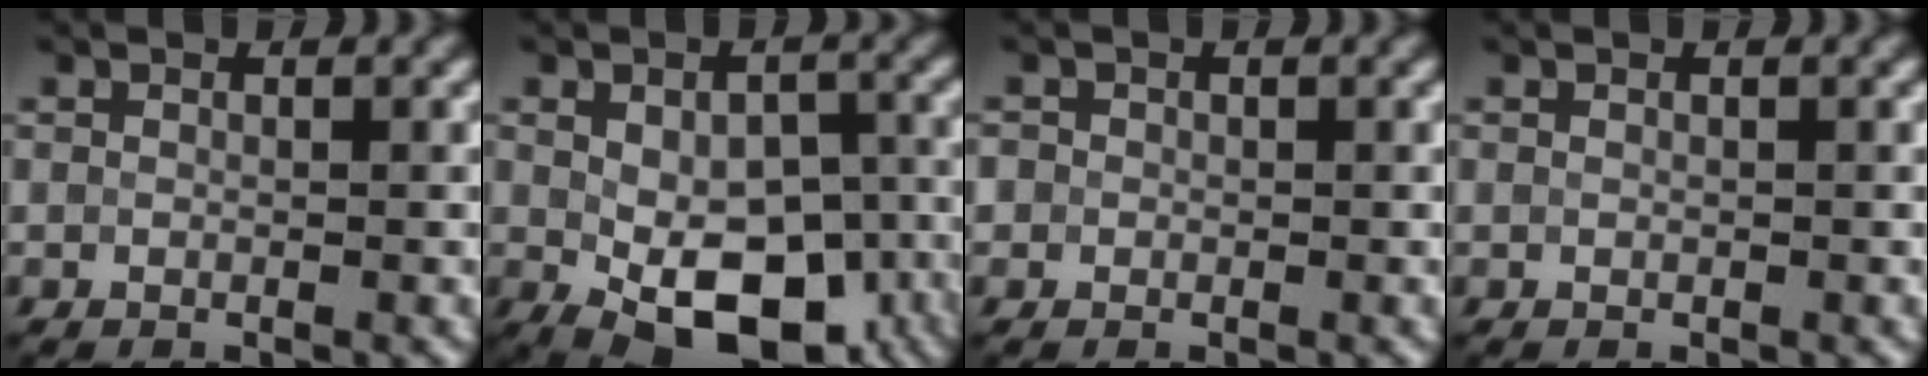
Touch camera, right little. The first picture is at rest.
{"total": 9.8, "force": [-2.7, 5.9, 7.4], "torque": [-0.115, -0.027, -0.032]}
{"total": 0.8, "force": [0.0, 0.8, -0.2], "torque": [0.011, -0.002, -0.003]}
{"total": 0.0}